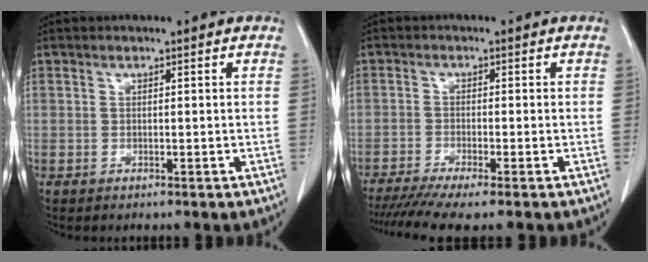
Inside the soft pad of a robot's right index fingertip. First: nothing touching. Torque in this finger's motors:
{"motor_torque": [0.83, -0.65, 0.35, 0.11]}